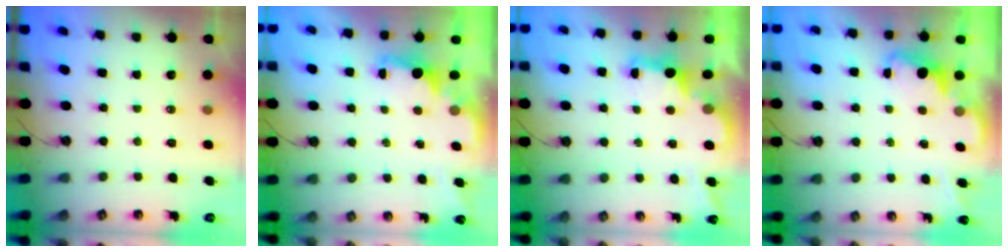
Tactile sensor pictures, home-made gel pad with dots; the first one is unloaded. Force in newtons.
{"total": 1.8, "press": 1.7, "slide": 0.8}
{"total": 2.9, "press": 2.8, "slide": 0.9}
{"total": 2.2, "press": 2.2, "slide": 0.5}